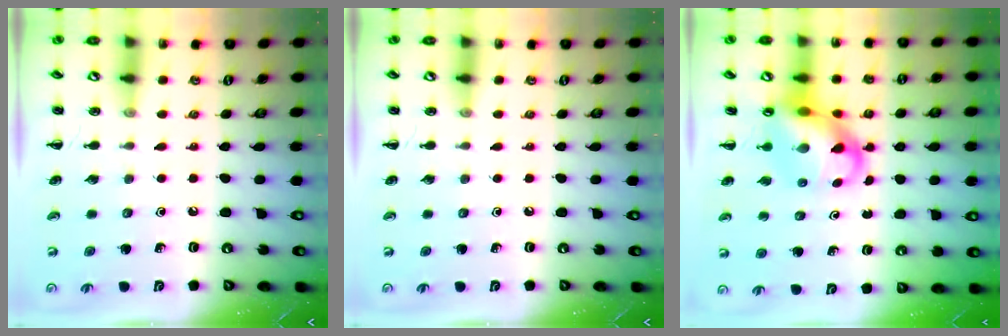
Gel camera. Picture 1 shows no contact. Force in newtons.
{"total": 0.0}
{"total": 10.9, "press": 10.5, "slide": 3.0}